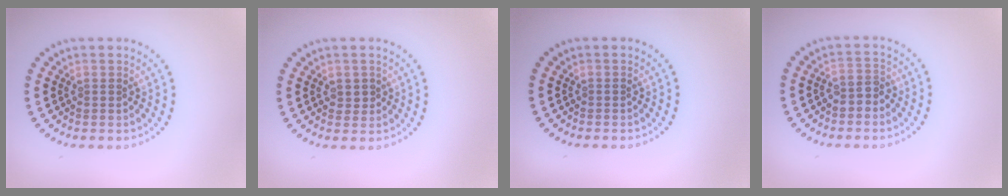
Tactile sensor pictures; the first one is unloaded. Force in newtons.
{"total": 0.8, "press": 0.8, "slide": 0.2}
{"total": 0.0}
{"total": 1.7, "press": 1.5, "slide": 0.7}